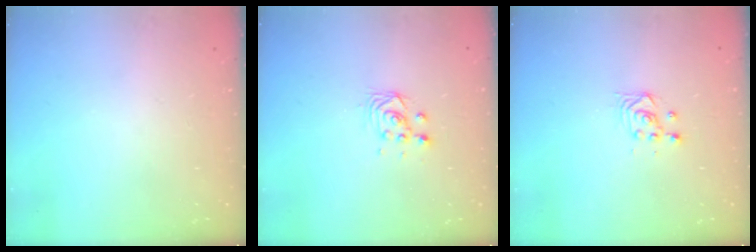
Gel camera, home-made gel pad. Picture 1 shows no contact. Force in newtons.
{"total": 3.0, "press": 3.0, "slide": 0.1}
{"total": 3.3, "press": 3.3, "slide": 0.4}